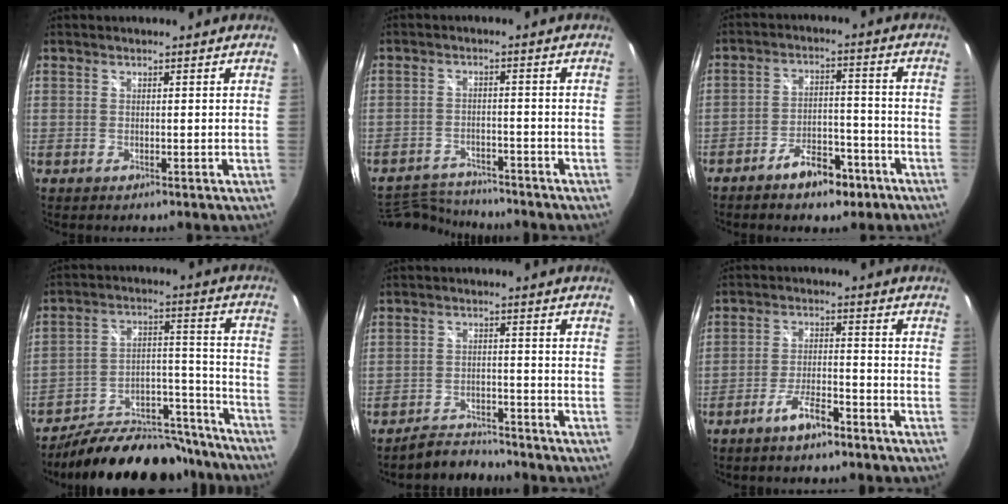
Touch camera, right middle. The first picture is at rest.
{"total": 9.8, "force": [-9.3, 2.3, 2.2], "torque": [-0.069, 0.002, -0.151]}
{"total": 8.3, "force": [-5.8, 3.9, 4.6], "torque": [-0.087, 0.020, -0.079]}
{"total": 24.0, "force": [-20.5, 8.6, 8.9], "torque": [-0.142, 0.042, -0.274]}
{"total": 5.6, "force": [-5.5, 1.1, 0.4], "torque": [-0.029, 0.007, -0.091]}
{"total": 6.1, "force": [-4.5, 1.5, 3.7], "torque": [-0.083, 0.003, -0.074]}